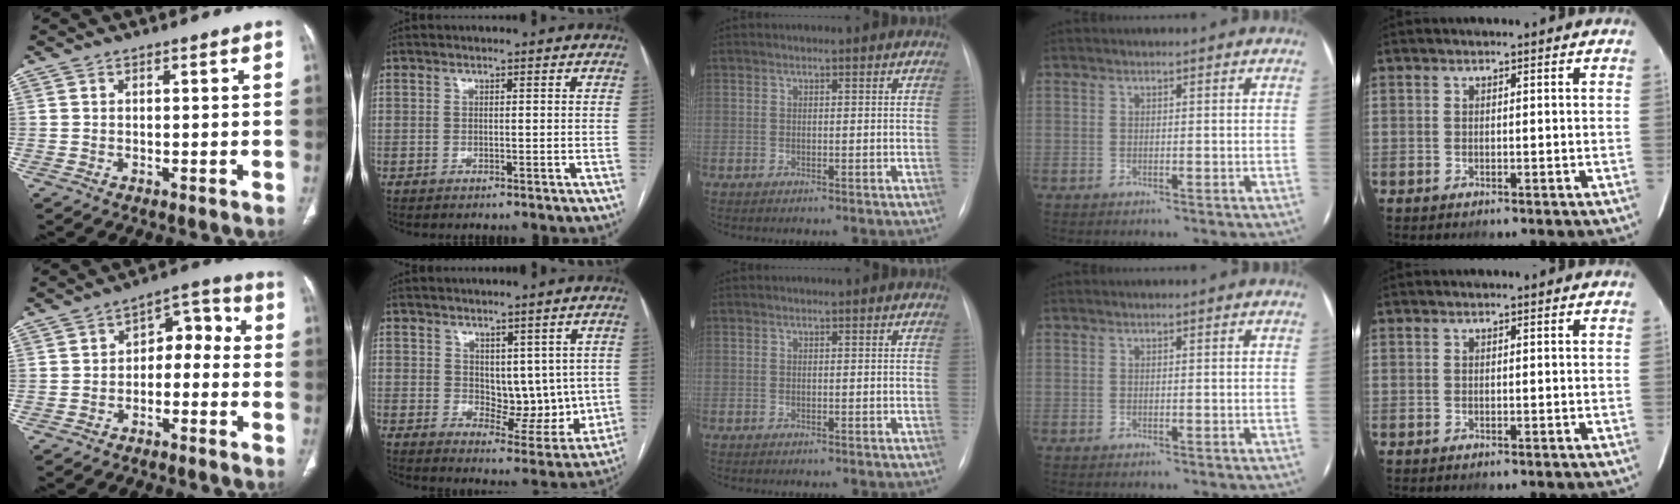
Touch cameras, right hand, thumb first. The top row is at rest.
{"thumb": {"total": 7.4, "force": [-1.7, 5.0, 5.1], "torque": [-0.041, 0.048, -0.038]}, "index": {"total": 5.0, "force": [0.6, 3.1, 3.9], "torque": [-0.041, -0.005, 0.018]}}